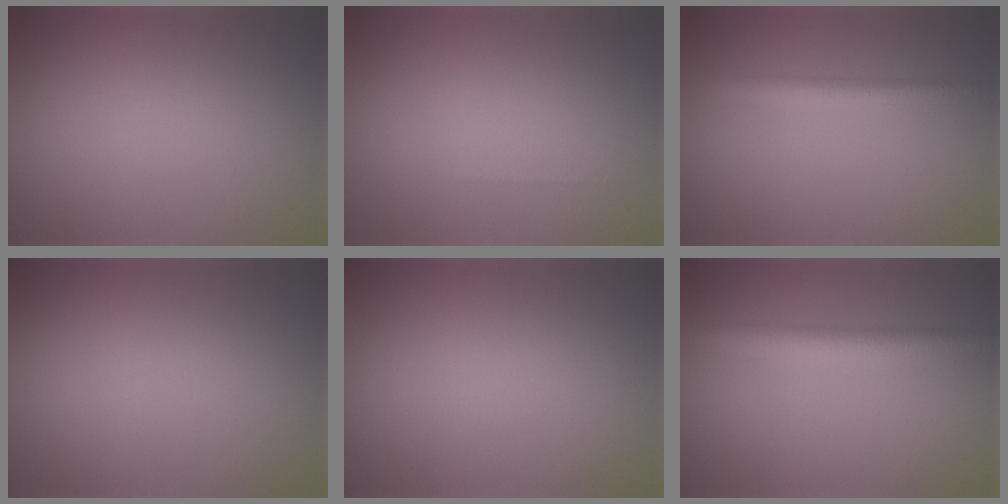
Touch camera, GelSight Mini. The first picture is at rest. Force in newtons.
{"total": 0.0}
{"total": 2.5, "press": 2.5, "slide": 0.1}
{"total": 0.0}
{"total": 0.0}
{"total": 4.1, "press": 4.1, "slide": 0.1}